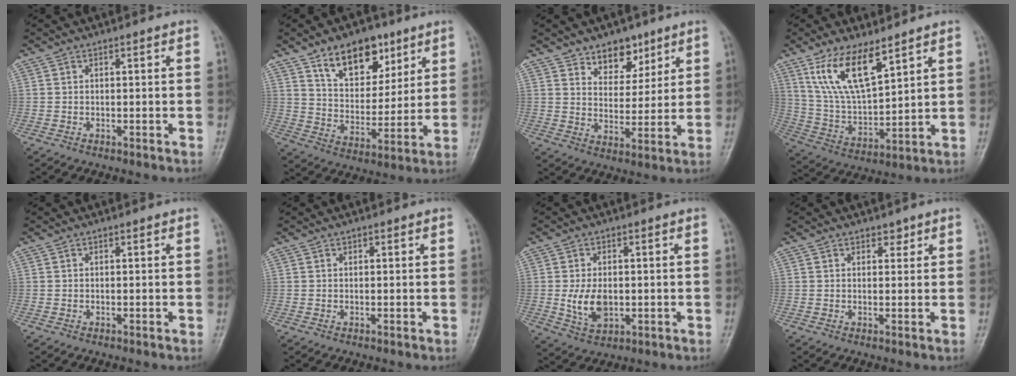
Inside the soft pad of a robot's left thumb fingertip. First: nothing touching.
{"total": 13.7, "force": [8.3, 8.2, 7.3], "torque": [-0.073, -0.050, 0.143]}
{"total": 7.7, "force": [5.2, 4.8, 2.8], "torque": [-0.006, -0.033, 0.089]}
{"total": 12.6, "force": [7.9, 4.7, 8.7], "torque": [-0.152, -0.037, 0.168]}
{"total": 0.0}
{"total": 0.5, "force": [0.3, 0.3, 0.3], "torque": [-0.001, -0.001, 0.003]}
{"total": 6.8, "force": [-0.5, 4.4, 5.1], "torque": [-0.084, -0.006, -0.001]}
{"total": 1.7, "force": [1.2, 1.1, 0.5], "torque": [0.009, -0.006, 0.013]}